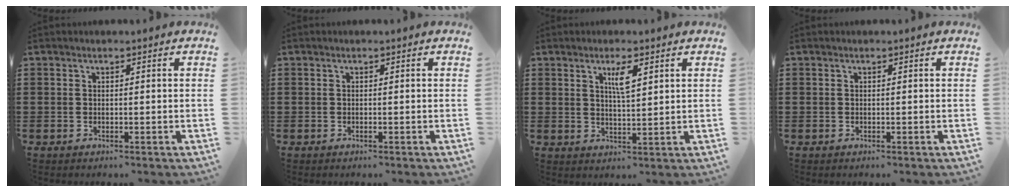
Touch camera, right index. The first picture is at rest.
{"total": 0.0}
{"total": 3.7, "force": [1.7, 0.8, 3.1], "torque": [-0.051, -0.001, 0.024]}
{"total": 0.0}